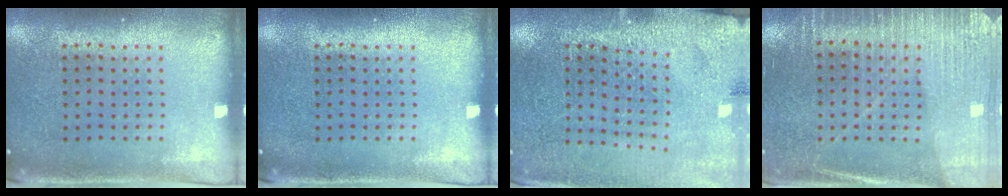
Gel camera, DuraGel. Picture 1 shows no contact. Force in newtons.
{"total": 0.0}
{"total": 2.8, "press": 2.8, "slide": 0.1}
{"total": 3.2, "press": 3.0, "slide": 1.0}